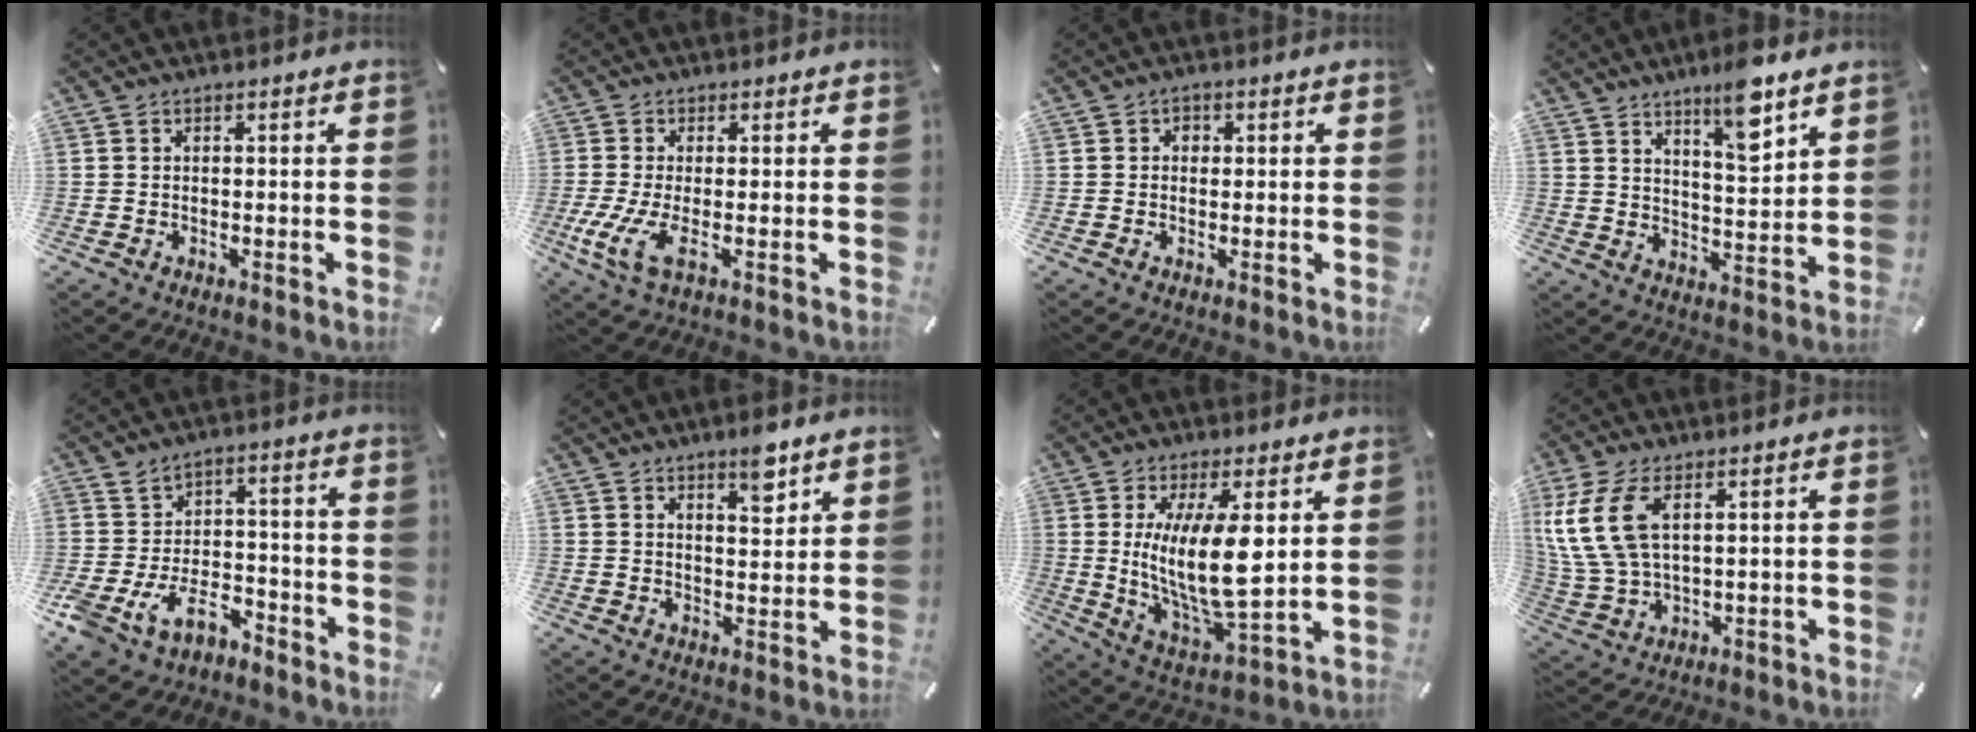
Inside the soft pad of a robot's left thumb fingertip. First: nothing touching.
{"total": 7.0, "force": [-1.2, 2.1, 6.6], "torque": [-0.156, -0.026, -0.022]}
{"total": 1.5, "force": [0.1, 1.4, 0.5], "torque": [-0.004, 0.006, -0.004]}
{"total": 10.2, "force": [7.7, 2.2, 6.3], "torque": [-0.087, -0.052, 0.126]}
{"total": 10.6, "force": [-4.8, 7.3, 6.0], "torque": [-0.105, 0.025, -0.085]}
{"total": 5.8, "force": [4.6, 1.9, 3.1], "torque": [-0.030, -0.033, 0.074]}
{"total": 16.3, "force": [3.2, 6.0, 14.8], "torque": [-0.292, -0.023, 0.051]}
{"total": 12.4, "force": [4.9, 6.8, 9.1], "torque": [-0.219, -0.008, 0.087]}